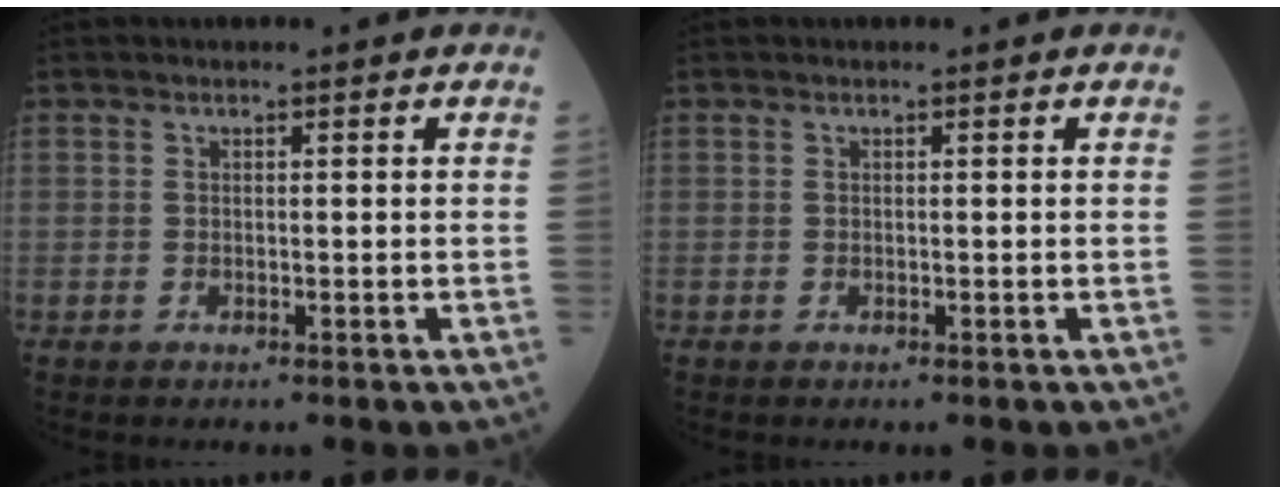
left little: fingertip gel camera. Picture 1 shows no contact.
{"total": 0.0}